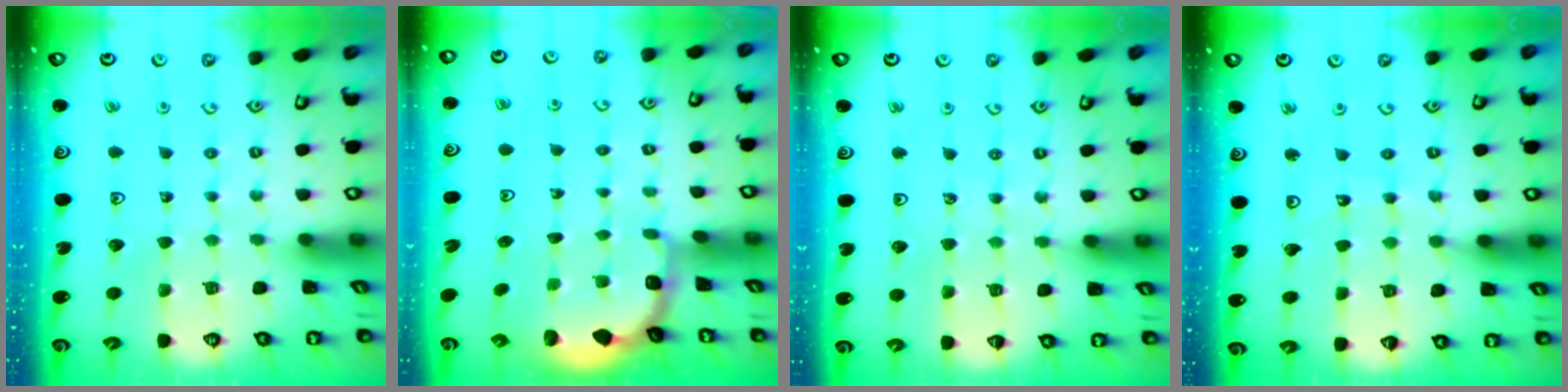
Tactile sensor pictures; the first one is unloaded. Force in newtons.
{"total": 1.8, "press": 1.7, "slide": 0.7}
{"total": 3.7, "press": 3.6, "slide": 0.7}
{"total": 7.1, "press": 7.0, "slide": 0.8}